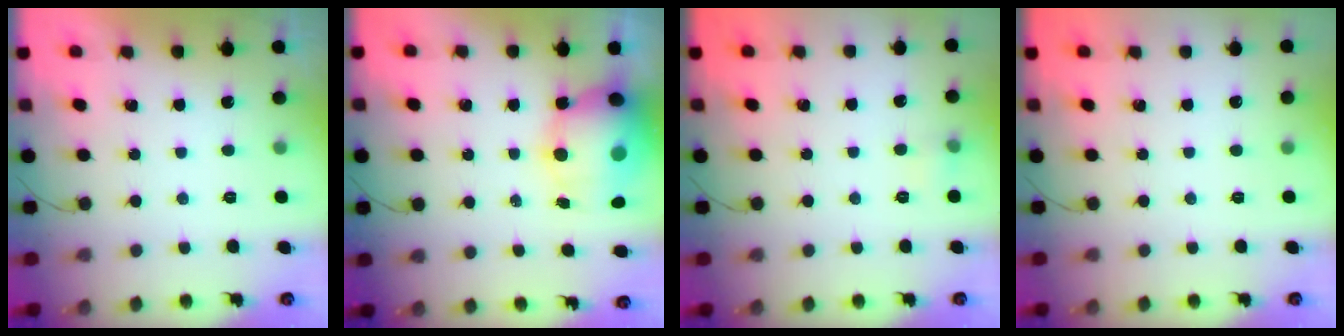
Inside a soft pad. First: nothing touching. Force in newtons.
{"total": 12.4, "press": 12.1, "slide": 2.8}
{"total": 5.5, "press": 5.3, "slide": 1.6}
{"total": 0.0}